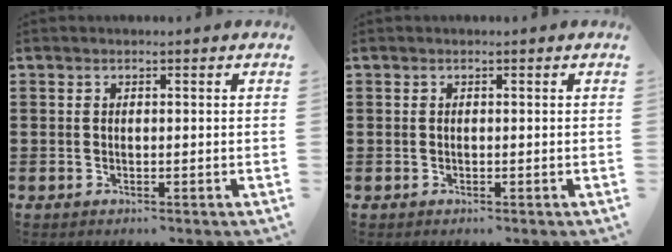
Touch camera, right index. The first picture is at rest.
{"total": 0.0}